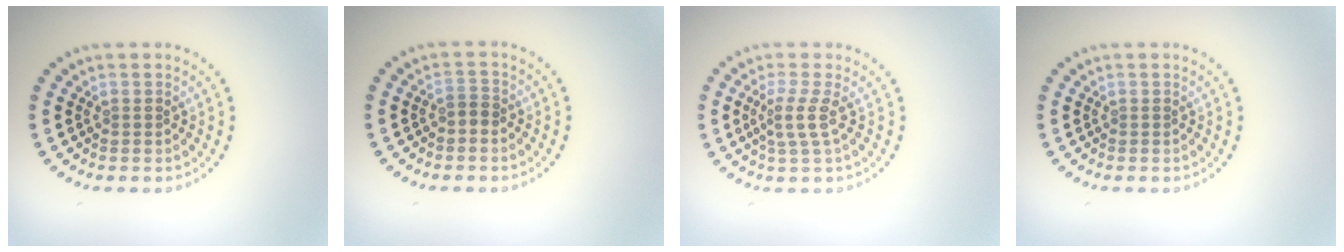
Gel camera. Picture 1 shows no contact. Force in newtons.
{"total": 1.1, "press": 0.9, "slide": 0.6}
{"total": 2.2, "press": 1.6, "slide": 1.5}
{"total": 0.0}